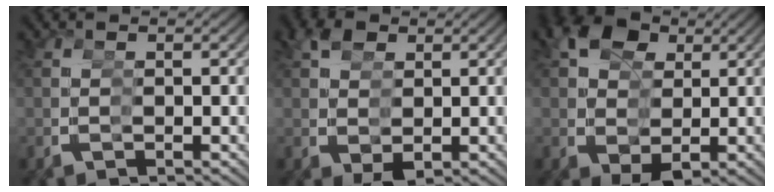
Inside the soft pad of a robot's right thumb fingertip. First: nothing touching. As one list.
[{"total": 3.5, "force": [0.8, 2.9, 1.8], "torque": [-0.024, -0.018, 0.022]}, {"total": 9.2, "force": [1.4, 7.3, 5.5], "torque": [-0.095, -0.034, 0.034]}]